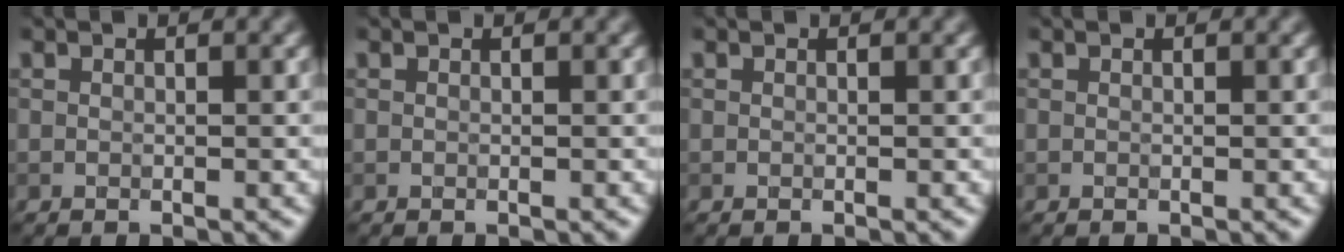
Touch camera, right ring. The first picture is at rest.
{"total": 0.0}
{"total": 0.0}
{"total": 0.0}